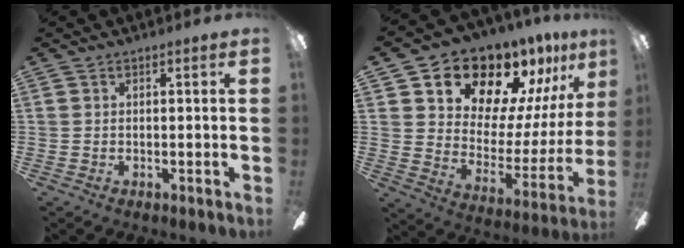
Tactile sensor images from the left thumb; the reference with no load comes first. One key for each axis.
{"total": 18.2, "fx": 14.8, "fy": 9.3, "fz": 5.4, "tx": -0.093, "ty": -0.114, "tz": 0.269}